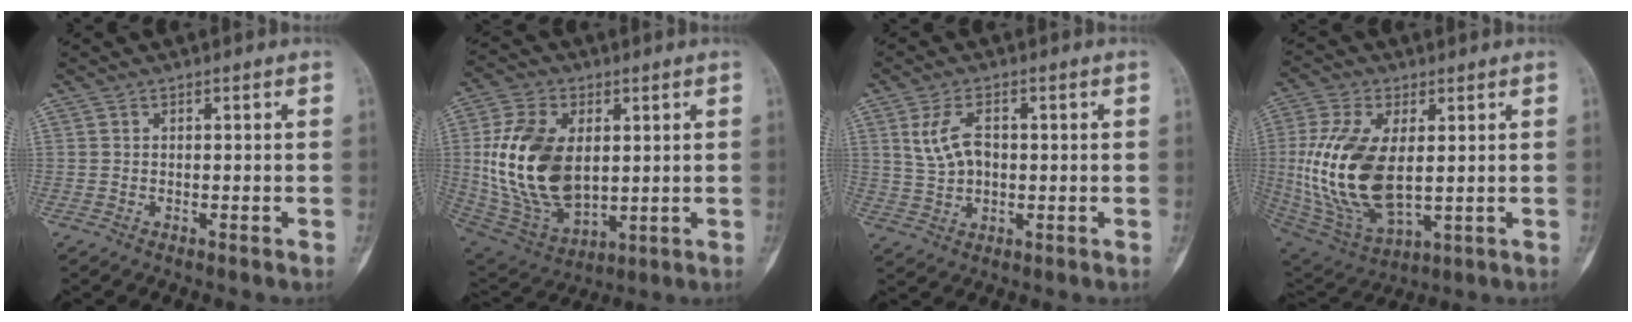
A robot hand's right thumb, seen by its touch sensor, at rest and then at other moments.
{"total": 20.3, "force": [2.1, 12.7, 15.7], "torque": [-0.288, -0.013, 0.055]}
{"total": 6.3, "force": [1.2, 3.9, 4.8], "torque": [-0.088, 0.012, 0.026]}
{"total": 19.2, "force": [1.2, 10.4, 16.2], "torque": [-0.337, -0.011, 0.038]}